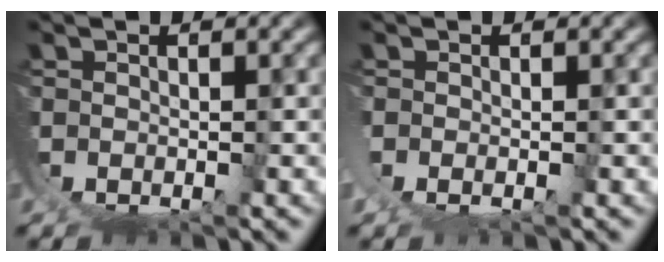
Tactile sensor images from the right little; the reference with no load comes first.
{"total": 1.0, "force": [-0.1, 0.2, 1.0], "torque": [-0.025, -0.007, 0.004]}